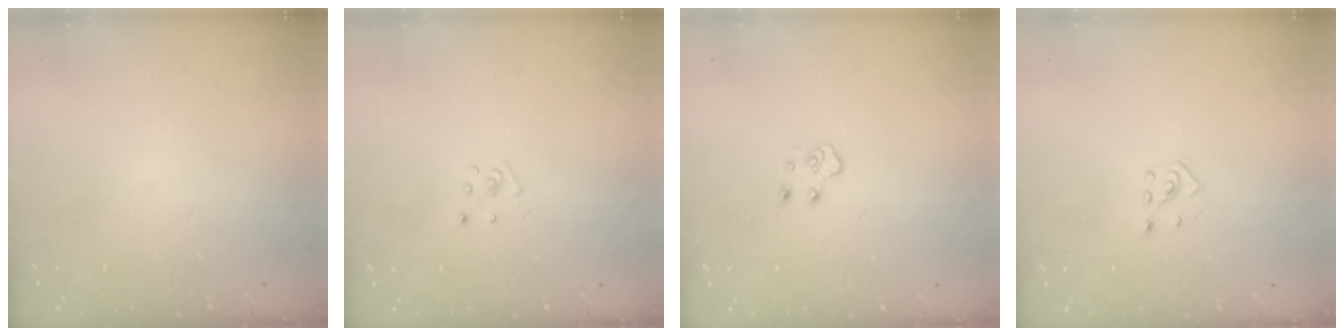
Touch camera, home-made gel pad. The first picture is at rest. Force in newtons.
{"total": 2.2, "press": 2.2, "slide": 0.2}
{"total": 5.4, "press": 5.4, "slide": 0.4}
{"total": 2.7, "press": 2.6, "slide": 0.9}